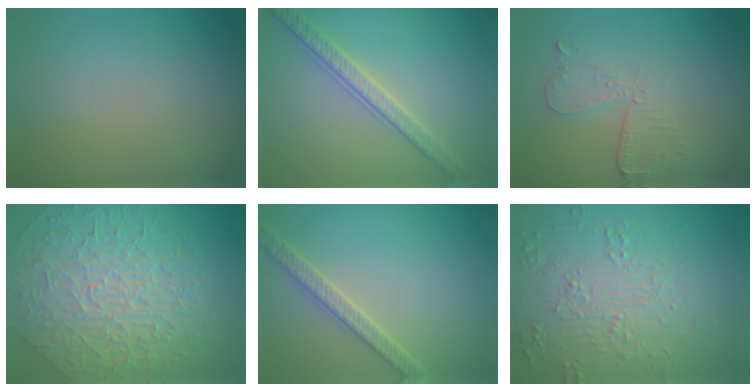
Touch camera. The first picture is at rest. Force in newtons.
{"total": 3.6, "press": 3.3, "slide": 1.4}
{"total": 2.9, "press": 2.5, "slide": 1.5}
{"total": 10.2, "press": 6.7, "slide": 7.8}
{"total": 2.8, "press": 2.8, "slide": 0.6}
{"total": 4.4, "press": 4.4, "slide": 0.6}